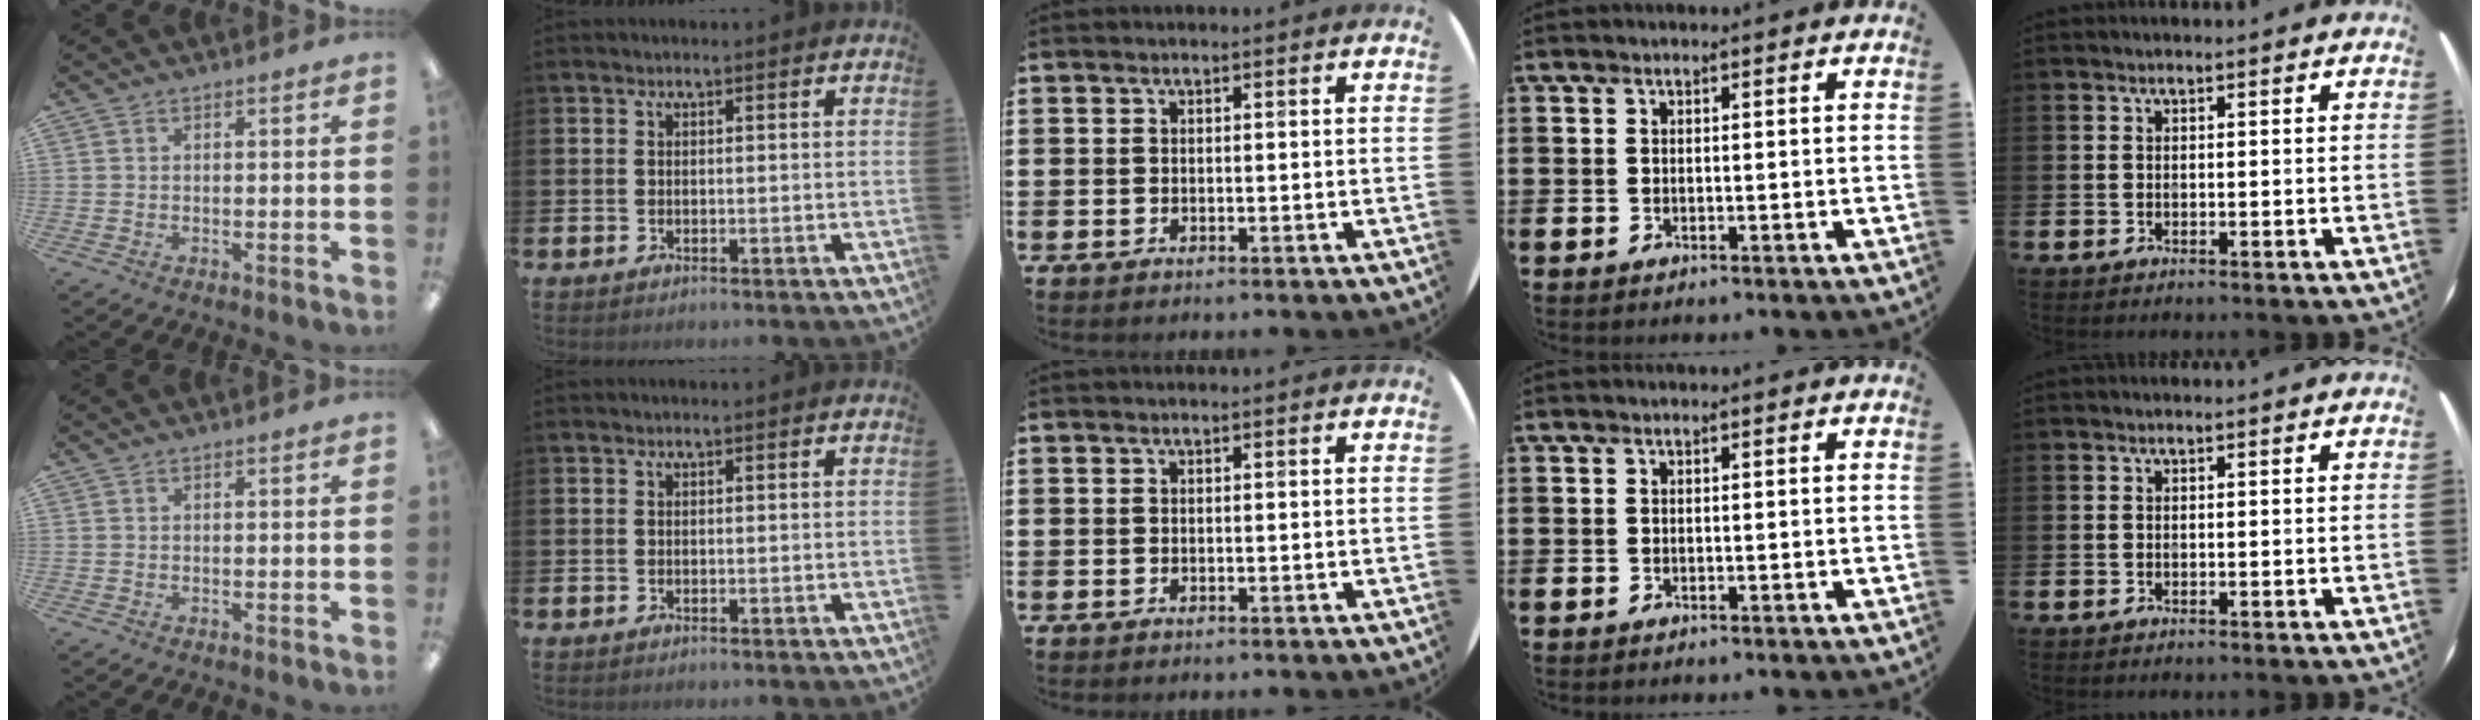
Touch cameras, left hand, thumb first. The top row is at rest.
{}